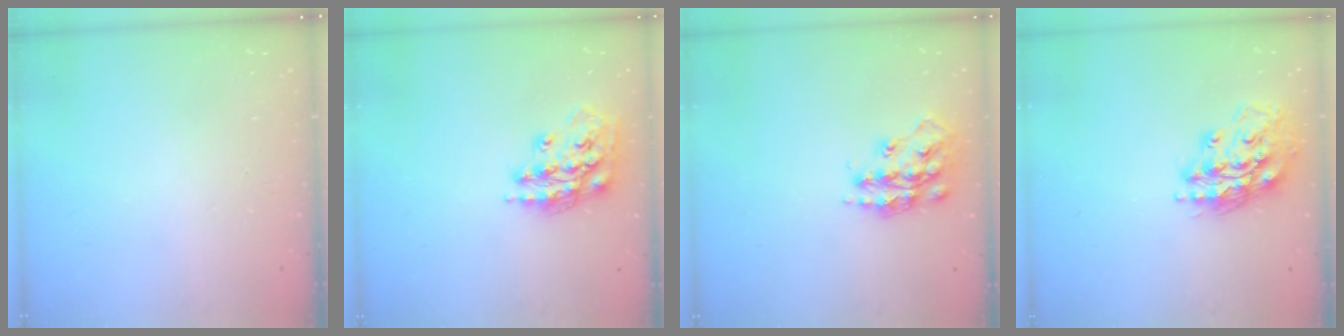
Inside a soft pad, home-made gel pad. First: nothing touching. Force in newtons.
{"total": 16.3, "press": 16.2, "slide": 1.1}
{"total": 15.9, "press": 15.8, "slide": 1.0}
{"total": 15.9, "press": 15.7, "slide": 2.2}